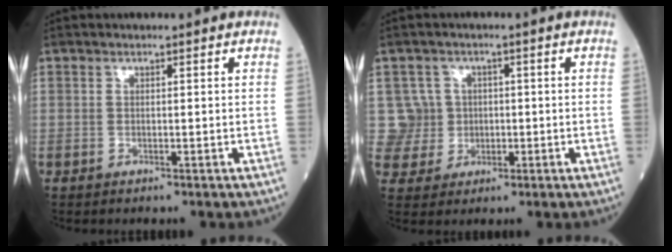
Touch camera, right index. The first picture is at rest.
{"total": 5.2, "force": [0.5, 5.1, -0.5], "torque": [0.020, 0.015, 0.015]}